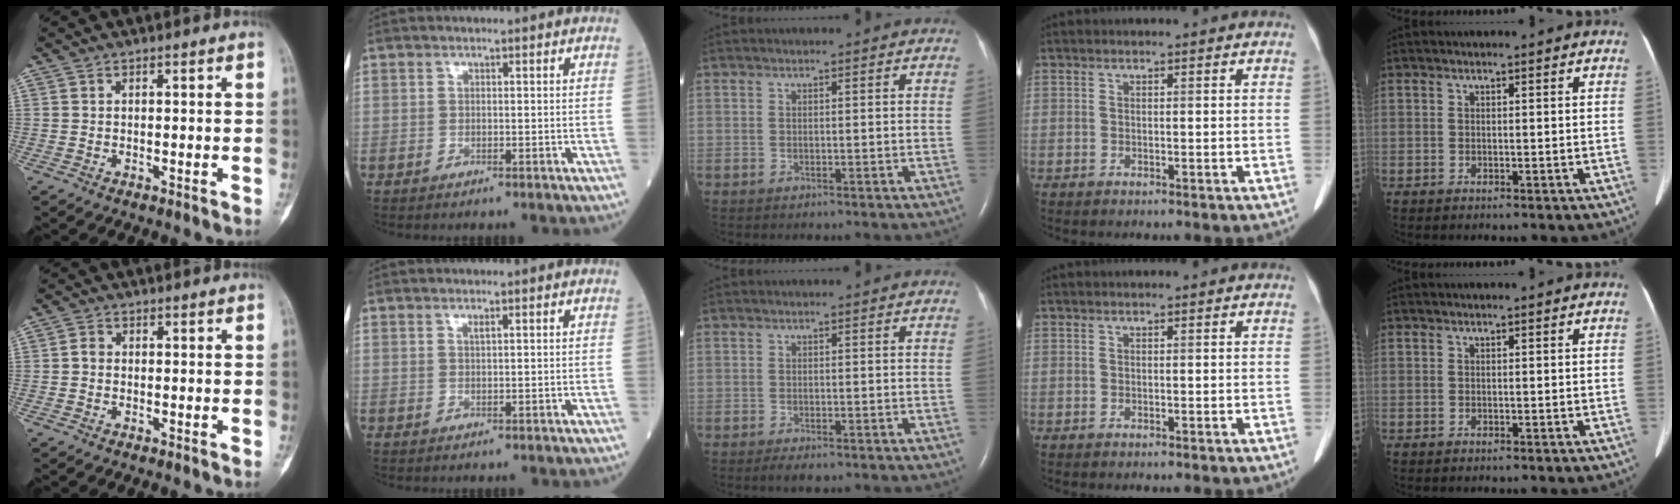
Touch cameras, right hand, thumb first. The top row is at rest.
{"thumb": {"total": 1.4, "force": [-0.2, 1.2, 0.8], "torque": [-0.009, 0.004, -0.007]}, "index": {"total": 0.6, "force": [0.4, 0.0, 0.5], "torque": [-0.011, -0.002, 0.007]}, "middle": {"total": 1.8, "force": [-1.2, 0.4, 1.2], "torque": [-0.025, -0.006, -0.019]}}